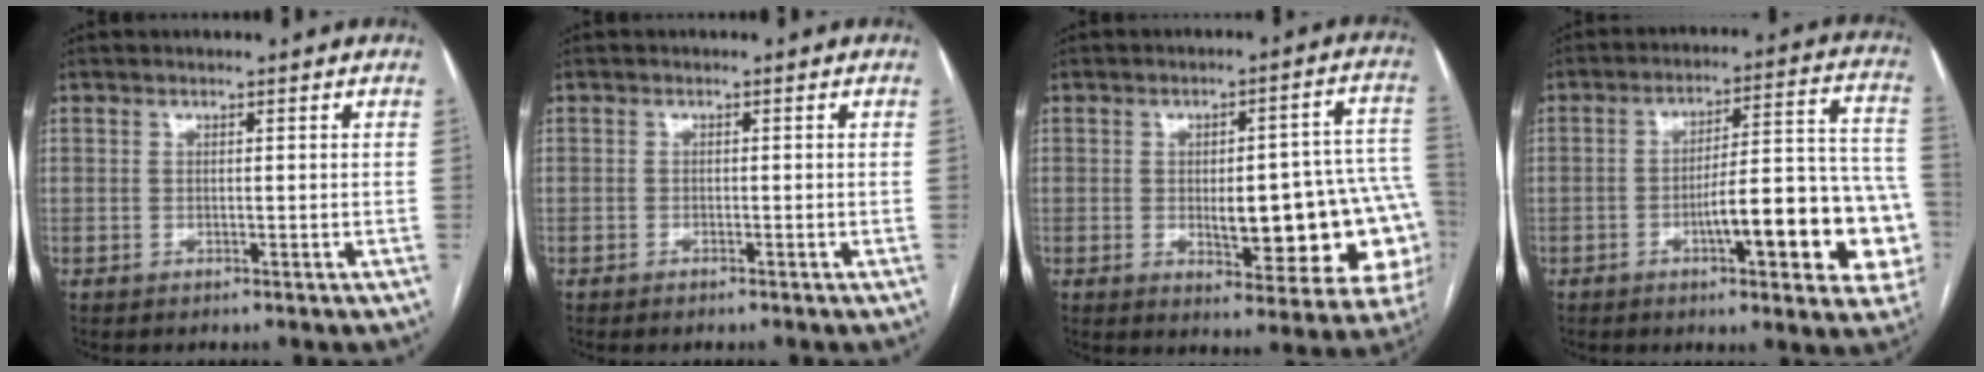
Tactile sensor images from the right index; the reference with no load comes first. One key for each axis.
{"total": 0.8, "fx": -0.7, "fy": 0.1, "fz": 0.4, "tx": -0.009, "ty": -0.001, "tz": -0.009}
{"total": 18.6, "fx": -3.3, "fy": 5.8, "fz": 17.4, "tx": -0.133, "ty": 0.034, "tz": -0.018}
{"total": 18.1, "fx": -5.6, "fy": 3.7, "fz": 16.8, "tx": -0.157, "ty": 0.040, "tz": -0.065}